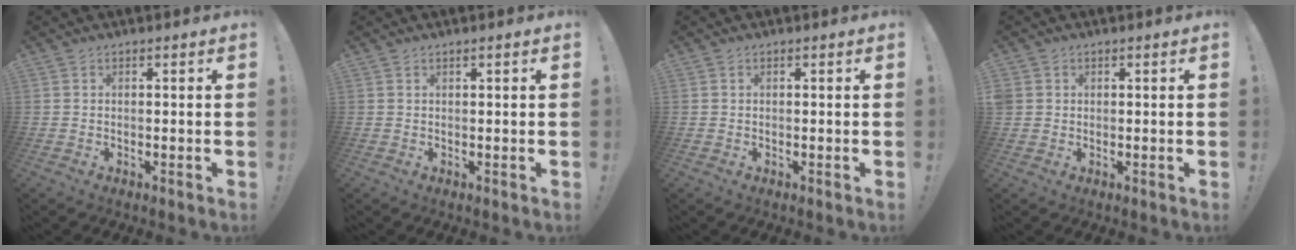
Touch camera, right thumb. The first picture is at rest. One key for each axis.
{"total": 0.5, "fx": 0.4, "fy": -0.1, "fz": 0.3, "tx": -0.007, "ty": -0.001, "tz": 0.007}
{"total": 0.0}
{"total": 1.8, "fx": 0.6, "fy": 1.6, "fz": 0.3, "tx": -0.010, "ty": 0.005, "tz": 0.013}